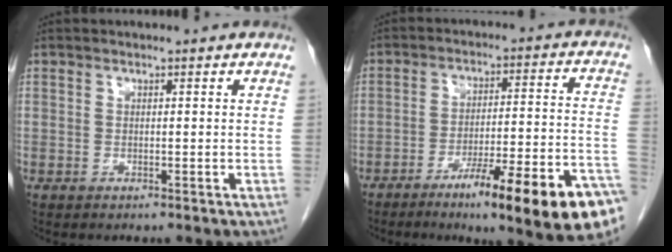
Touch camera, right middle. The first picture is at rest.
{"total": 19.1, "force": [-11.4, 1.4, 15.3], "torque": [-0.155, 0.007, -0.165]}